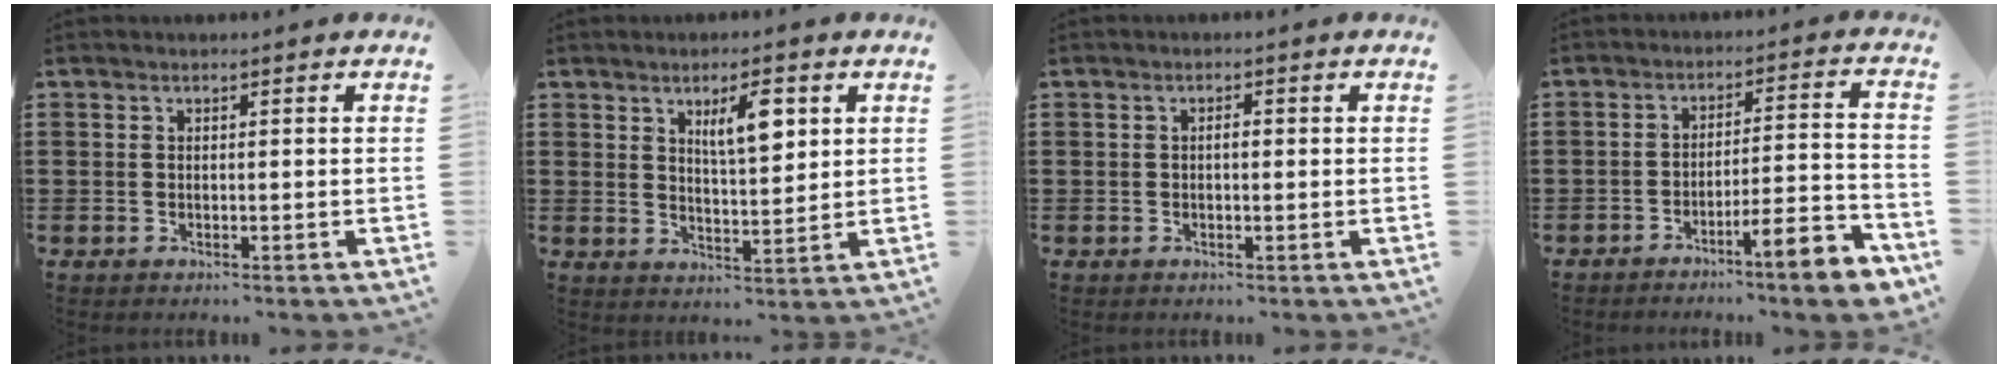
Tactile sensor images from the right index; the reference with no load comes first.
{"total": 6.1, "force": [2.6, 2.1, 5.1], "torque": [-0.083, -0.002, 0.038]}
{"total": 1.3, "force": [0.0, 0.4, 1.2], "torque": [-0.023, 0.001, -0.001]}
{"total": 8.1, "force": [-6.3, 0.8, 5.0], "torque": [-0.074, 0.007, -0.117]}